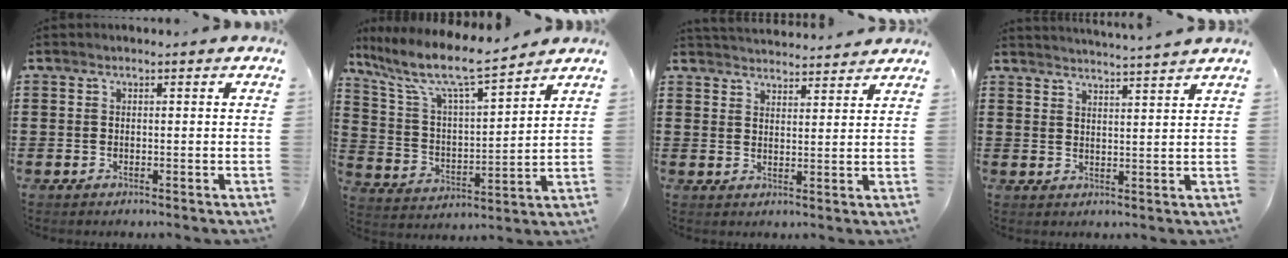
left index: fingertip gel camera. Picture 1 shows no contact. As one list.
[{"total": 9.2, "force": [7.4, 1.2, 5.3], "torque": [-0.135, -0.043, 0.120]}, {"total": 3.4, "force": [3.4, 0.0, -0.1], "torque": [-0.008, -0.016, 0.063]}, {"total": 3.2, "force": [3.1, -0.9, 0.2], "torque": [-0.014, -0.018, 0.054]}]